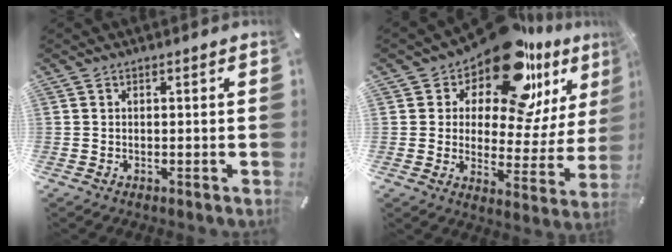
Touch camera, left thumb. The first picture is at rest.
{"total": 17.6, "force": [13.7, 7.1, 8.4], "torque": [-0.126, -0.119, 0.232]}